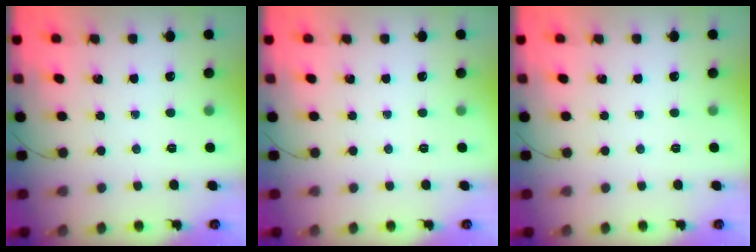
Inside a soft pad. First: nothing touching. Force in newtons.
{"total": 0.0}
{"total": 0.0}